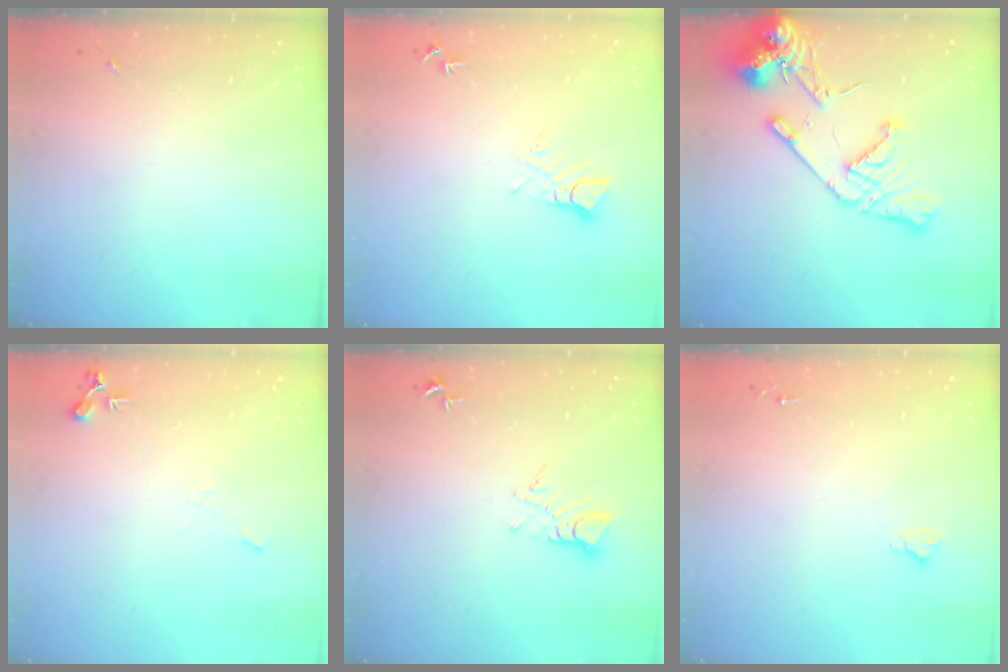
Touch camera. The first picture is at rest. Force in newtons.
{"total": 7.2, "press": 7.2, "slide": 0.8}
{"total": 16.2, "press": 16.0, "slide": 2.5}
{"total": 6.8, "press": 6.8, "slide": 0.9}
{"total": 4.3, "press": 4.3, "slide": 0.3}
{"total": 2.6, "press": 2.5, "slide": 0.3}